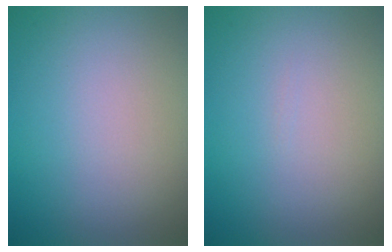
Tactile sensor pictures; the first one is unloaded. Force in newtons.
{"total": 0.0}